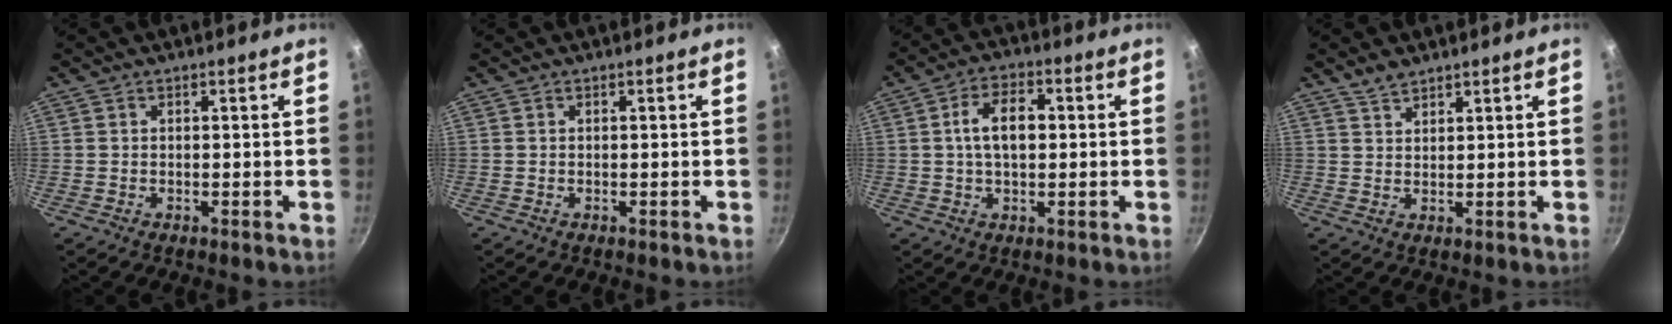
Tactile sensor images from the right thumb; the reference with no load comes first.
{"total": 0.0}
{"total": 8.2, "force": [0.8, 4.8, 6.6], "torque": [-0.099, 0.020, 0.007]}
{"total": 2.7, "force": [2.4, 1.1, 0.8], "torque": [-0.012, -0.010, 0.047]}